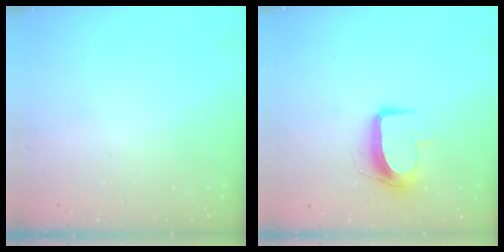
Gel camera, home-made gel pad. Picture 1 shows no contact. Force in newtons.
{"total": 9.8, "press": 9.8, "slide": 0.4}